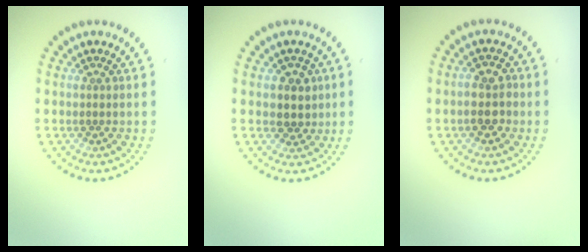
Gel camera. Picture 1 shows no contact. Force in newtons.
{"total": 2.5, "press": 2.3, "slide": 1.0}
{"total": 2.7, "press": 2.6, "slide": 0.7}